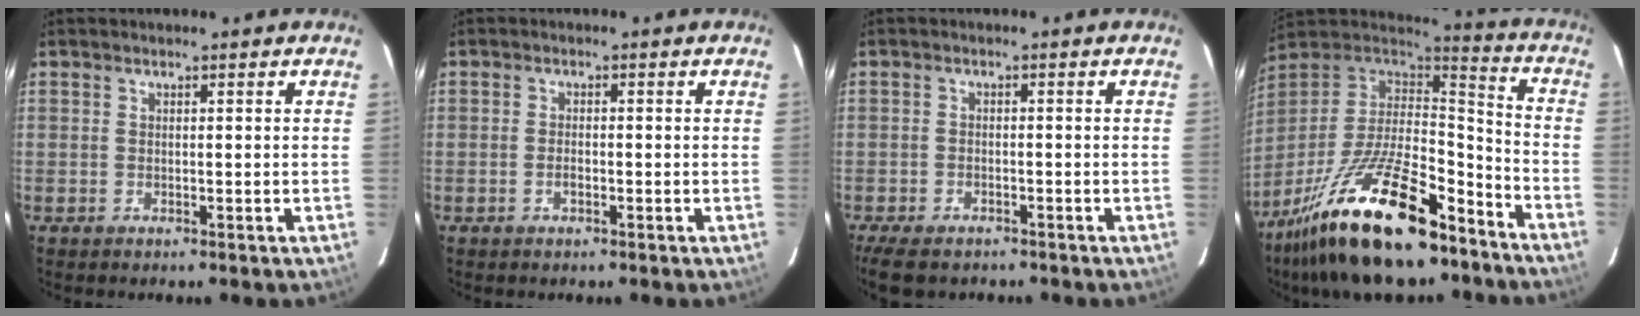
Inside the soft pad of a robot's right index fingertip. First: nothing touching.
{"total": 1.5, "force": [-0.7, 0.7, 1.1], "torque": [-0.024, 0.002, -0.013]}
{"total": 7.6, "force": [-5.9, 3.3, 3.6], "torque": [-0.090, -0.021, -0.102]}
{"total": 26.7, "force": [-17.7, 9.2, 17.8], "torque": [-0.339, -0.026, -0.286]}